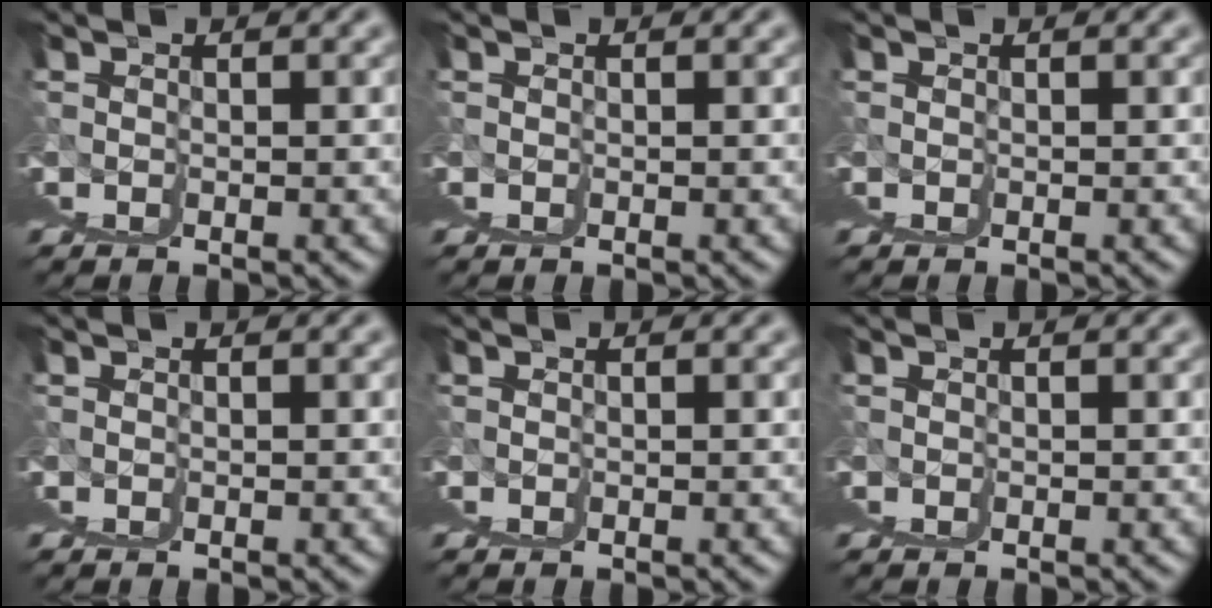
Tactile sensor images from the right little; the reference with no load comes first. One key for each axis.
{"total": 0.0}
{"total": 0.0}
{"total": 0.0}
{"total": 0.0}
{"total": 0.0}